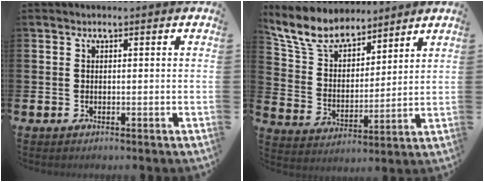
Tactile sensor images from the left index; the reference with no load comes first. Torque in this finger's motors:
{"motor_torque": [0.99, -1.14, 0.01, 0.03]}